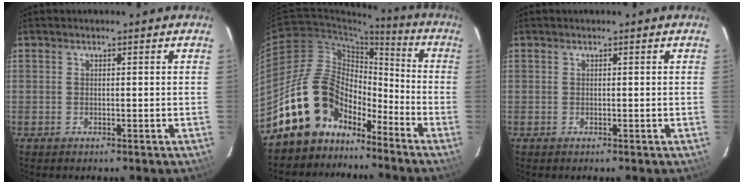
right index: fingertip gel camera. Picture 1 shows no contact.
{"total": 14.9, "force": [-11.0, 8.7, 5.3], "torque": [-0.106, 0.033, -0.185]}
{"total": 0.0}